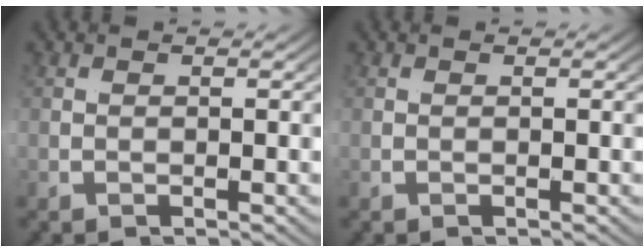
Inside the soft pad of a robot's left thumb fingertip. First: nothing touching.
{"total": 0.0}